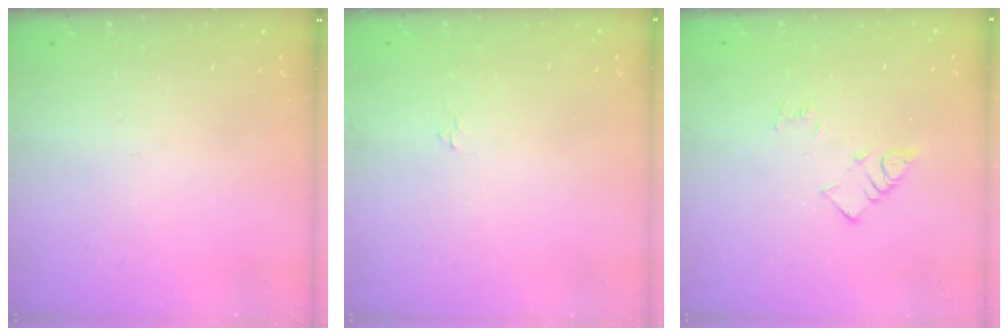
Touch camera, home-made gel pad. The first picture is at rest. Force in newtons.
{"total": 1.8, "press": 1.8, "slide": 0.2}
{"total": 5.4, "press": 5.4, "slide": 0.1}